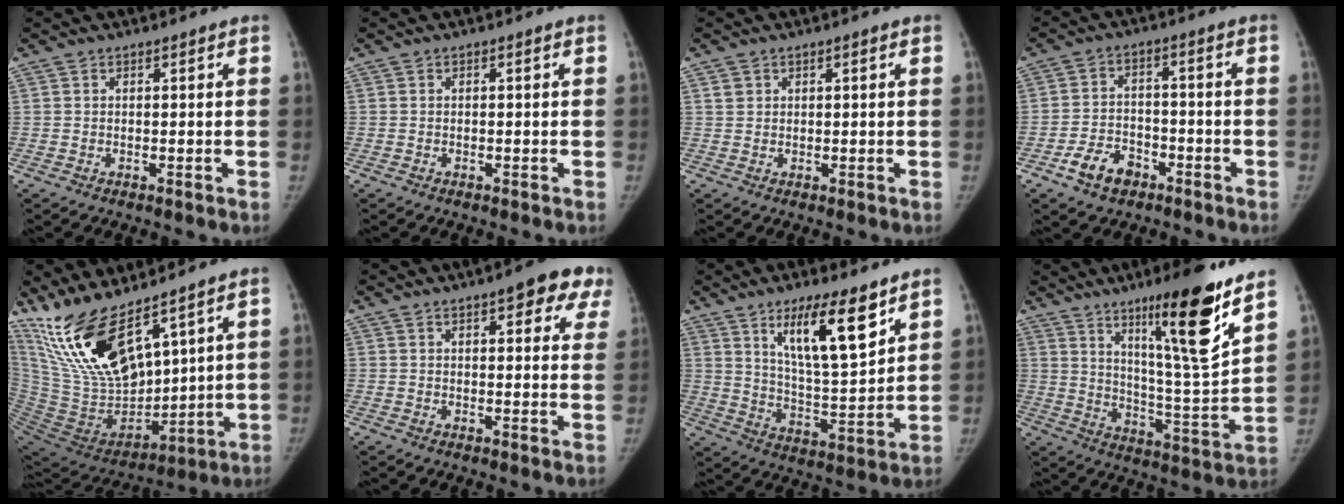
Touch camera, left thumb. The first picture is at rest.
{"total": 0.0}
{"total": 1.5, "force": [0.6, 1.3, 0.4], "torque": [0.003, 0.003, 0.014]}
{"total": 7.5, "force": [-4.4, 4.9, 3.5], "torque": [-0.050, 0.028, -0.076]}
{"total": 18.4, "force": [13.0, 6.0, 11.5], "torque": [-0.192, -0.077, 0.271]}
{"total": 10.4, "force": [5.9, 3.5, 7.8], "torque": [-0.052, -0.015, 0.062]}
{"total": 14.8, "force": [8.7, 3.7, 11.4], "torque": [-0.169, -0.057, 0.155]}
{"total": 19.7, "force": [11.8, 2.0, 15.7], "torque": [-0.214, -0.076, 0.191]}